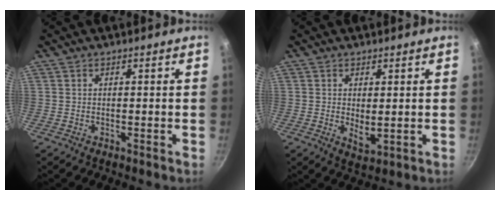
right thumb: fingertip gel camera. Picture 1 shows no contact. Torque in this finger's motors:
{"motor_torque": [-0.73, 0.11, -0.13, 0.15, 0.15]}